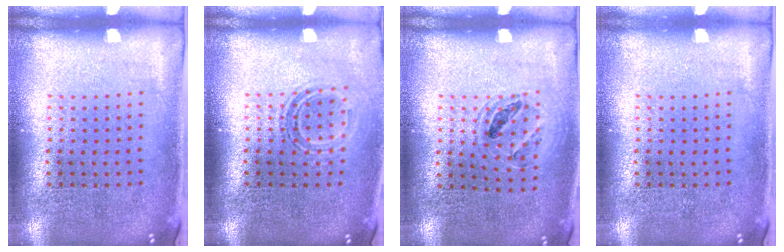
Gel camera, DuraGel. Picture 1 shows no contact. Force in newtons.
{"total": 1.4, "press": 1.0, "slide": 1.0}
{"total": 1.0, "press": 1.0, "slide": 0.2}
{"total": 0.0}